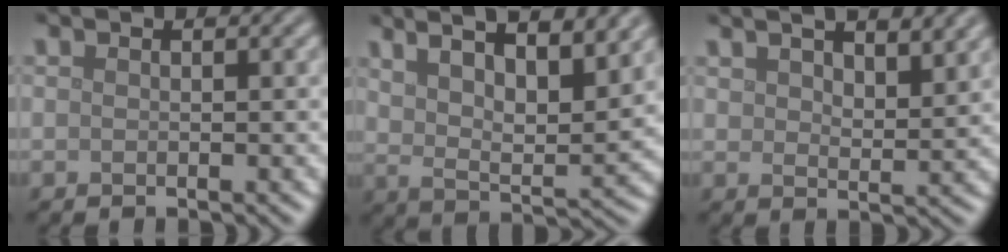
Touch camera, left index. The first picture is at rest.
{"total": 12.3, "force": [7.1, 4.2, 9.2], "torque": [-0.137, 0.025, 0.086]}
{"total": 6.9, "force": [4.5, 2.9, 4.4], "torque": [-0.057, 0.013, 0.058]}